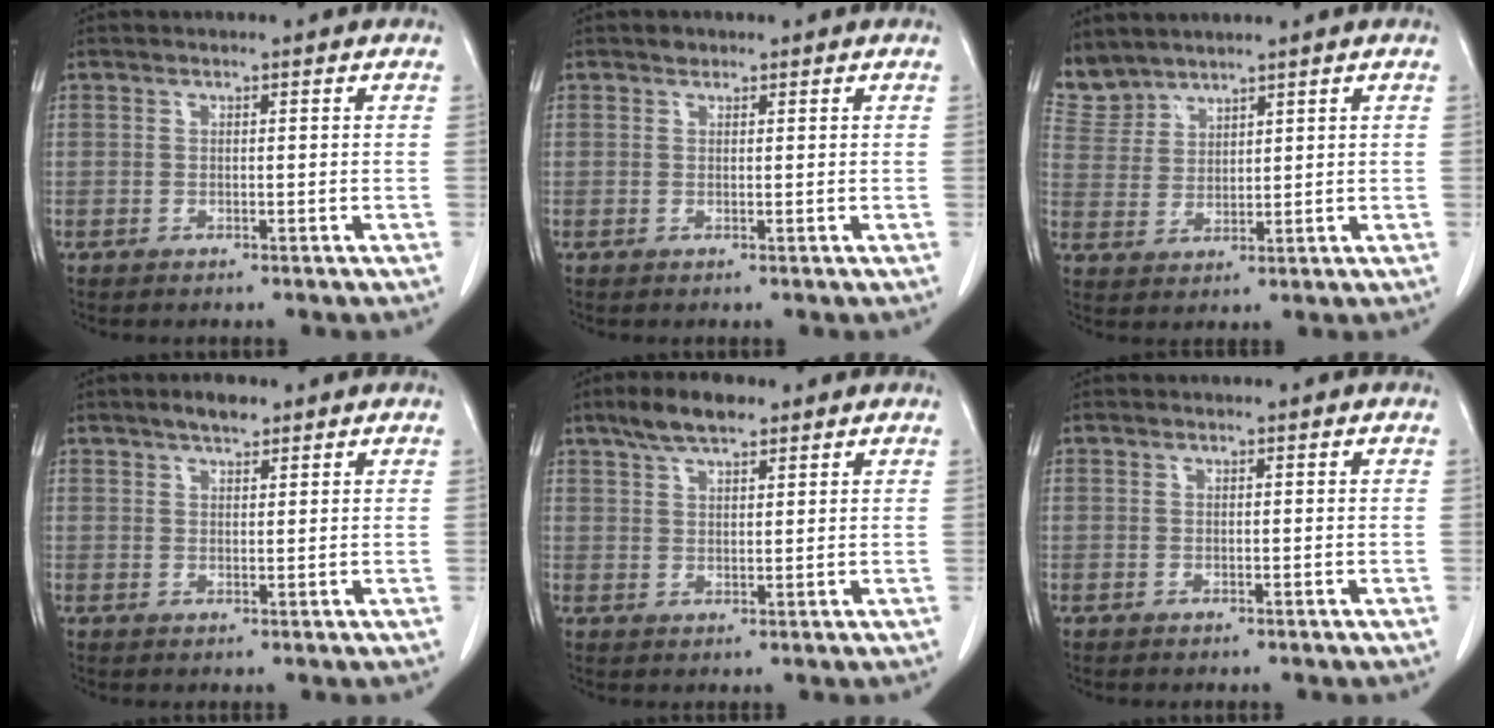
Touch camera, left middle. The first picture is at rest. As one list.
[{"total": 0.8, "force": [0.6, 0.5, 0.1], "torque": [-0.004, 0.004, 0.007]}, {"total": 4.8, "force": [4.7, 1.1, -0.5], "torque": [0.001, 0.007, 0.109]}, {"total": 2.9, "force": [2.2, 1.0, 1.6], "torque": [-0.029, 0.008, 0.035]}, {"total": 5.1, "force": [3.7, 1.7, 3.1], "torque": [-0.065, 0.015, 0.068]}, {"total": 0.0}]